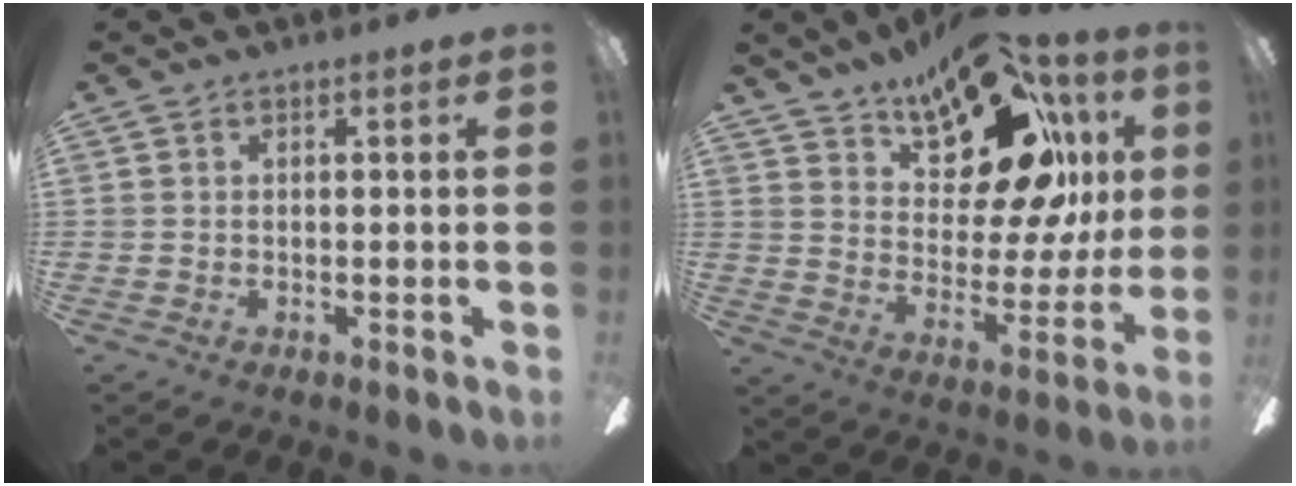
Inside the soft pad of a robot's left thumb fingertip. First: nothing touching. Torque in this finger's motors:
{"motor_torque": [0.39, 0.71, 0.12, -0.12, 0.12]}